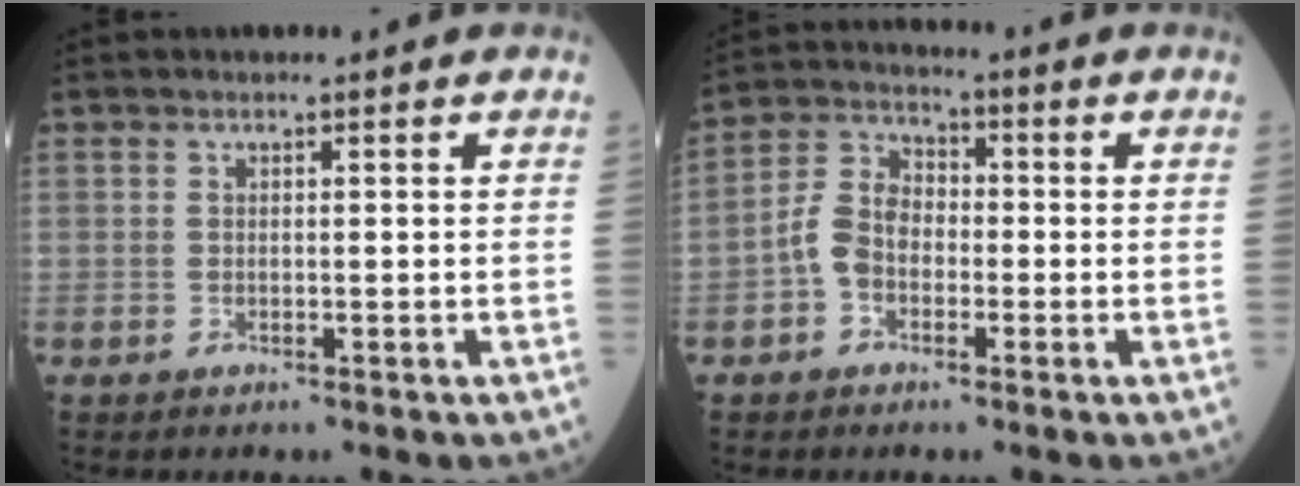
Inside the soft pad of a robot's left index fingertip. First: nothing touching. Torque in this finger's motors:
{"motor_torque": [0.17, 0.72, -0.26, -0.21]}